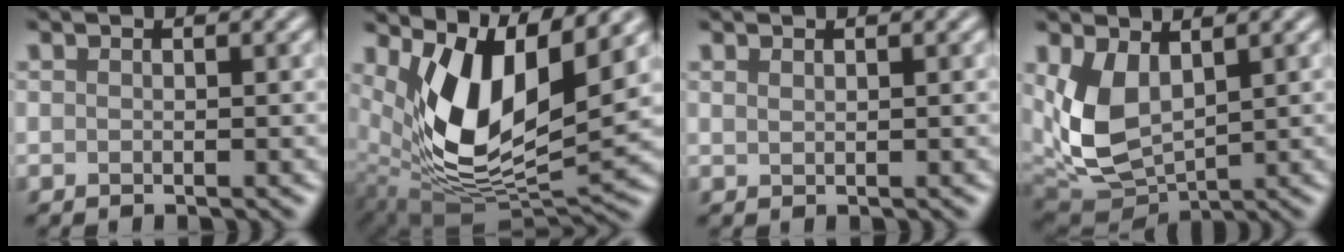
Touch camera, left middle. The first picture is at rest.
{"total": 10.2, "force": [3.8, 4.8, 8.2], "torque": [-0.156, -0.023, 0.077]}
{"total": 0.6, "force": [0.5, 0.2, 0.3], "torque": [-0.005, 0.000, 0.011]}
{"total": 6.4, "force": [1.5, 3.8, 5.0], "torque": [-0.118, -0.013, 0.034]}